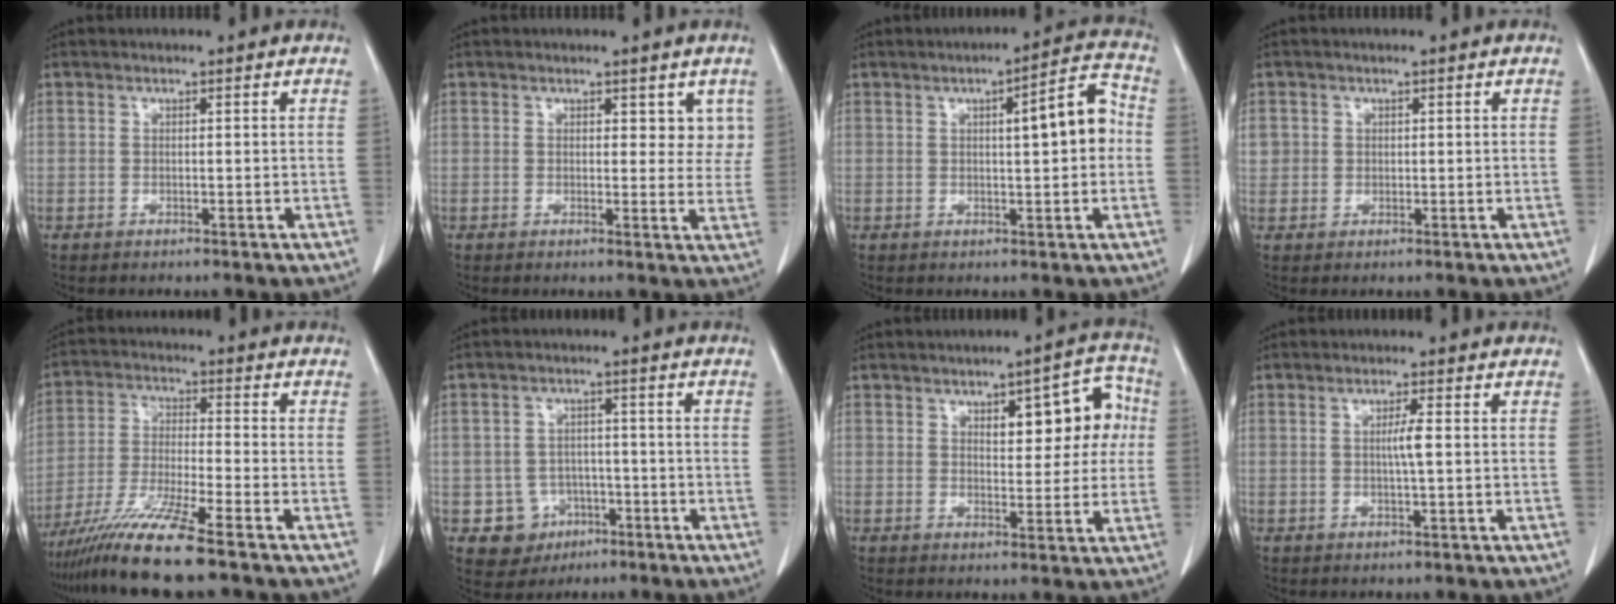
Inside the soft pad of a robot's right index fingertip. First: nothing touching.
{"total": 3.6, "force": [2.0, 2.1, 2.1], "torque": [-0.004, -0.004, 0.020]}
{"total": 7.5, "force": [0.6, 1.4, 7.4], "torque": [-0.100, 0.021, 0.006]}
{"total": 2.5, "force": [0.6, 2.4, 0.5], "torque": [-0.005, 0.006, 0.014]}
{"total": 10.8, "force": [-8.3, -1.1, 6.9], "torque": [-0.134, -0.034, -0.153]}
{"total": 6.6, "force": [-2.5, 6.0, 0.9], "torque": [-0.012, 0.012, -0.030]}
{"total": 8.9, "force": [2.3, 3.7, 7.8], "torque": [-0.084, 0.029, 0.029]}
{"total": 2.3, "force": [0.0, -0.2, 2.3], "torque": [-0.044, -0.001, 0.000]}